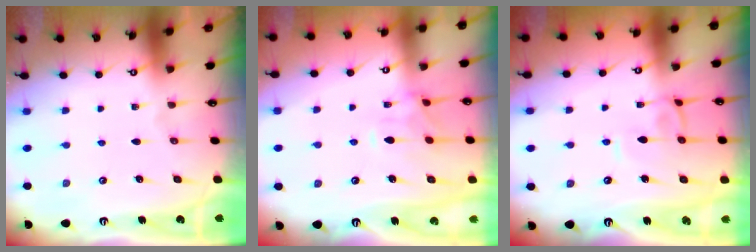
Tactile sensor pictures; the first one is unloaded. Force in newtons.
{"total": 2.4, "press": 2.2, "slide": 1.1}
{"total": 1.3, "press": 1.2, "slide": 0.5}